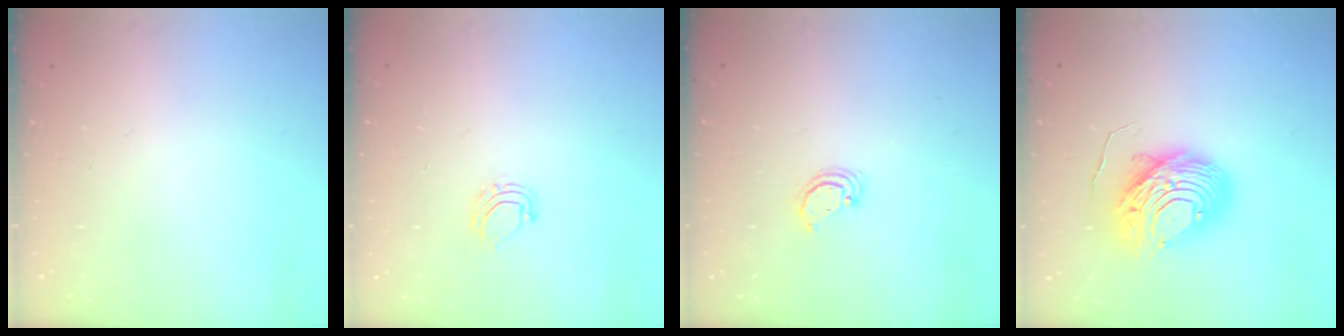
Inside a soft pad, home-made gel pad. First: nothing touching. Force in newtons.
{"total": 6.4, "press": 6.4, "slide": 0.4}
{"total": 2.5, "press": 2.5, "slide": 0.2}
{"total": 12.2, "press": 12.1, "slide": 1.4}